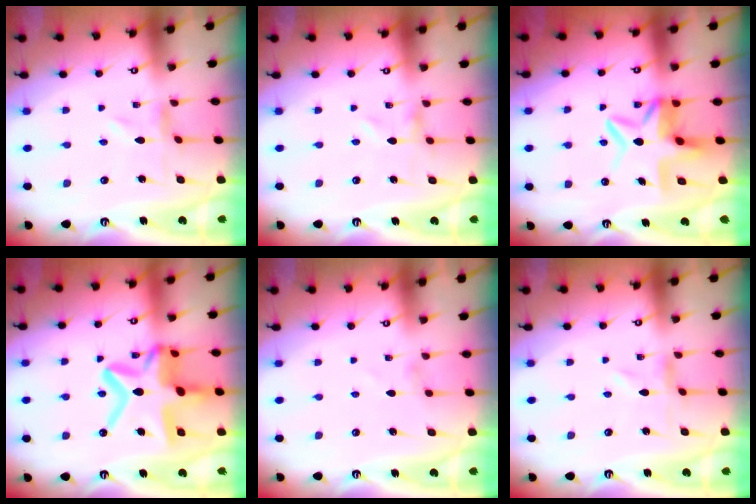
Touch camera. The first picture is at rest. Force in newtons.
{"total": 0.0}
{"total": 9.1, "press": 8.9, "slide": 1.9}
{"total": 20.5, "press": 20.4, "slide": 1.9}
{"total": 0.8, "press": 0.8, "slide": 0.1}
{"total": 0.0}